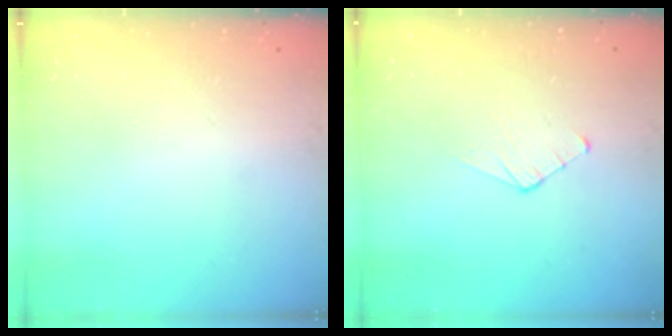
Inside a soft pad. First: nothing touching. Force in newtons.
{"total": 2.8, "press": 2.7, "slide": 0.3}